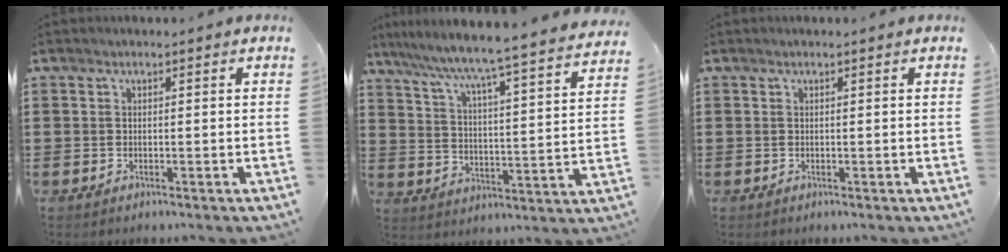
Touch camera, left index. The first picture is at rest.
{"total": 5.3, "force": [4.7, -1.4, 2.2], "torque": [-0.064, -0.057, 0.066]}
{"total": 0.0}